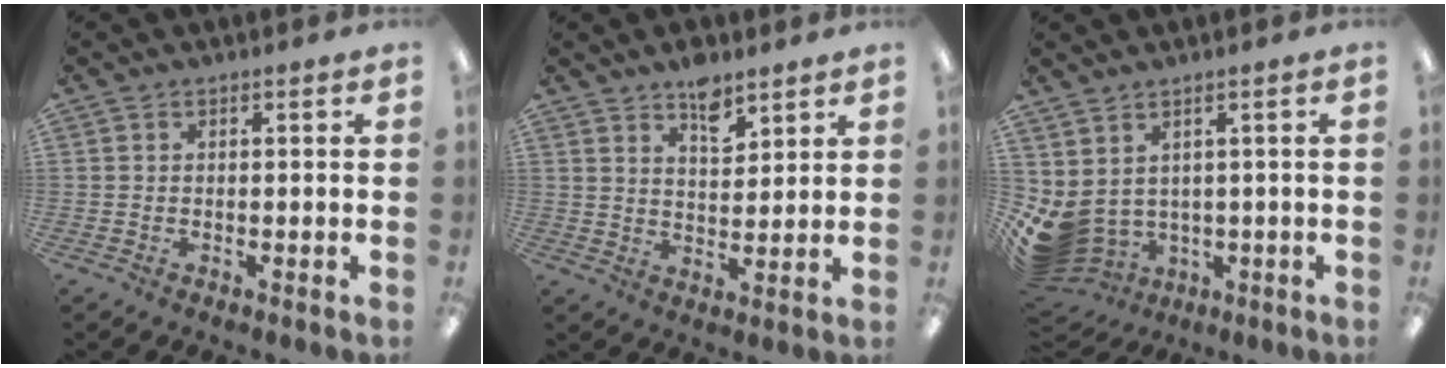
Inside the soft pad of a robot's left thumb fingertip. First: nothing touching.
{"total": 6.9, "force": [5.1, 3.3, 3.2], "torque": [-0.038, -0.031, 0.087]}
{"total": 6.2, "force": [-0.2, 5.2, 3.3], "torque": [-0.104, -0.022, 0.002]}